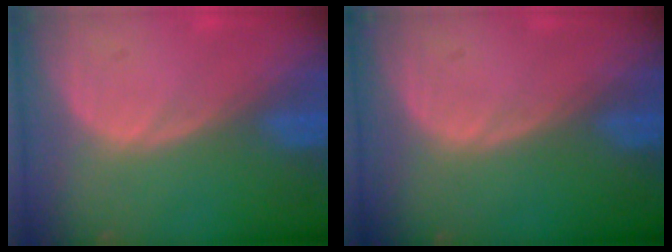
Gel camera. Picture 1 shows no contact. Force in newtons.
{"total": 0.0}